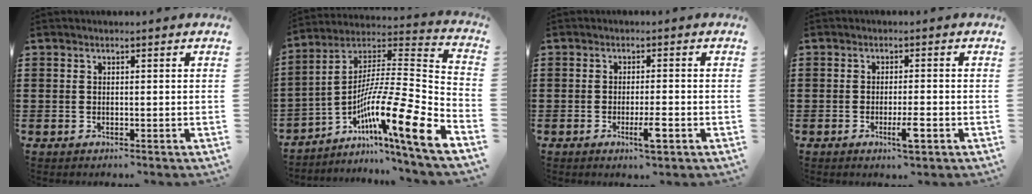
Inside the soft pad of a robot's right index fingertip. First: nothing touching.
{"total": 14.2, "force": [-7.0, 0.4, 12.4], "torque": [-0.205, -0.029, -0.135]}
{"total": 3.8, "force": [-1.8, 0.3, 3.3], "torque": [-0.059, -0.011, -0.030]}
{"total": 3.6, "force": [-1.6, 0.3, 3.2], "torque": [-0.058, -0.010, -0.029]}